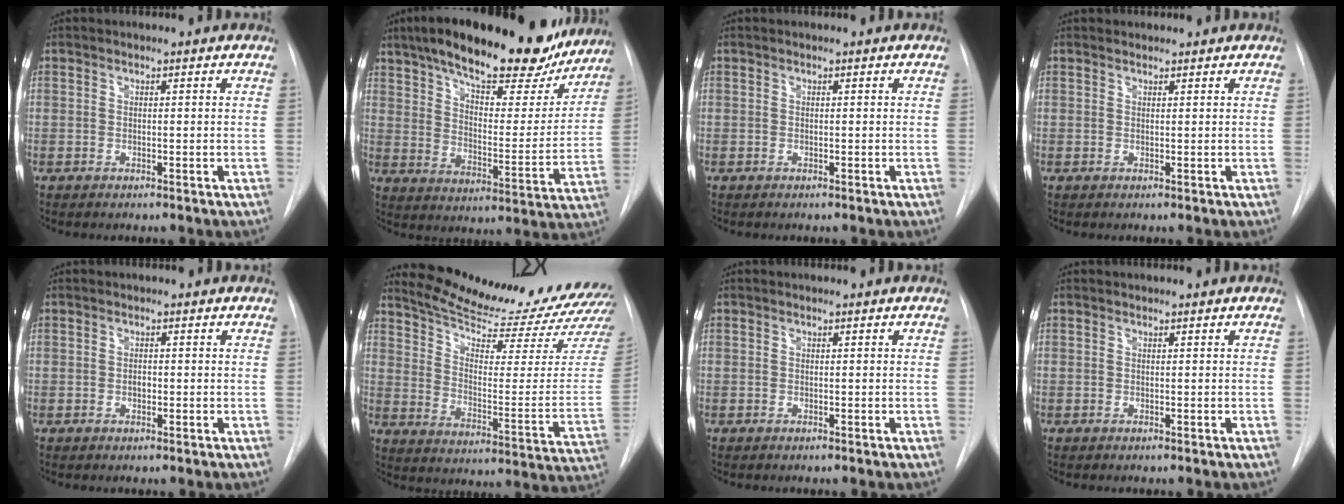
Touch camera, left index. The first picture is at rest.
{"total": 26.8, "force": [21.2, 7.9, 14.4], "torque": [-0.232, 0.011, 0.287]}
{"total": 0.0}
{"total": 1.2, "force": [1.1, 0.3, 0.1], "torque": [-0.005, 0.018, 0.021]}
{"total": 0.8, "force": [-0.2, 0.6, 0.6], "torque": [-0.010, 0.001, -0.005]}
{"total": 22.7, "force": [21.4, 0.0, 7.6], "torque": [-0.121, -0.107, 0.288]}
{"total": 0.0}
{"total": 0.0}